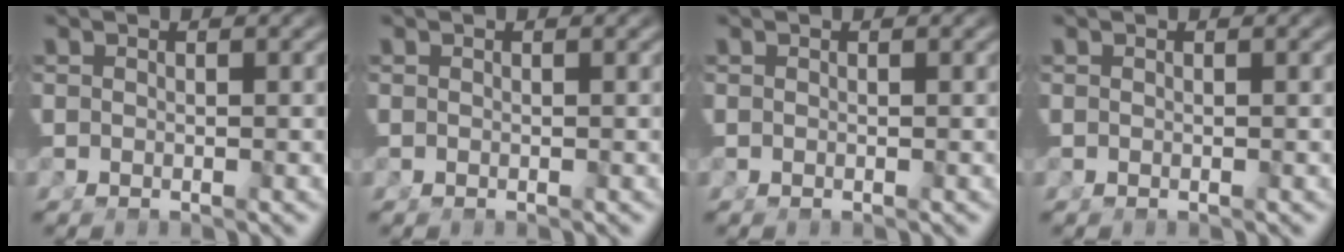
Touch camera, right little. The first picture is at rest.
{"total": 0.0}
{"total": 0.0}
{"total": 0.0}